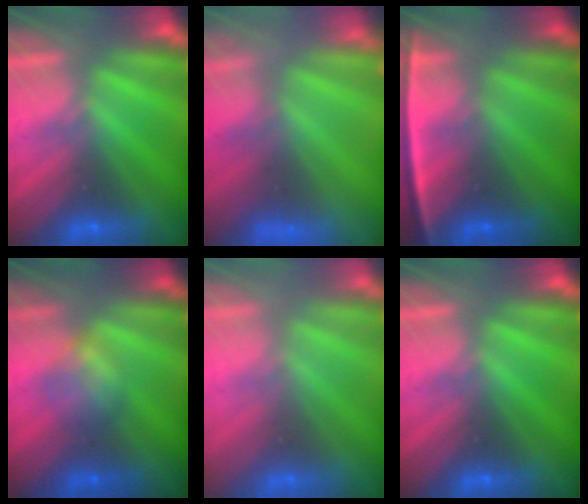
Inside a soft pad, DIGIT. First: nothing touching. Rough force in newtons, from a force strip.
{"total": 7.5}
{"total": 2.4}
{"total": 2.3}
{"total": 2.8}
{"total": 0.0}